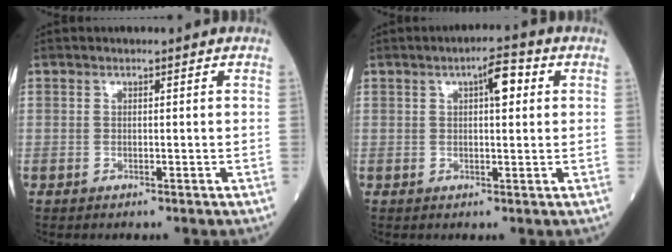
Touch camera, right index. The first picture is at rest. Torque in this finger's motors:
{"motor_torque": [0.29, 0.22, 0.09, 0.02]}